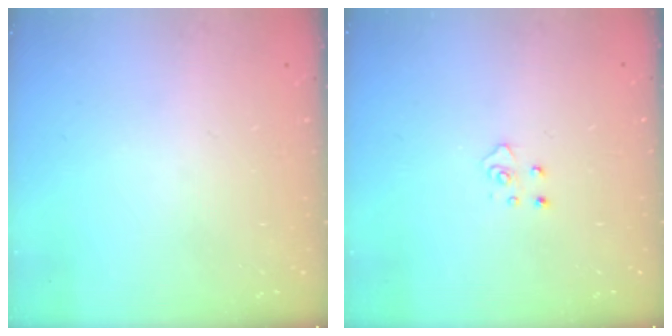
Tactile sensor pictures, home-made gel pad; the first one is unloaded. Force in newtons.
{"total": 4.0, "press": 4.0, "slide": 0.4}